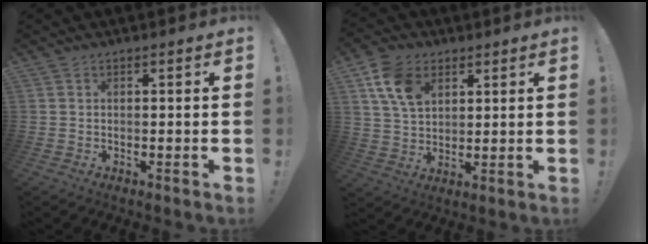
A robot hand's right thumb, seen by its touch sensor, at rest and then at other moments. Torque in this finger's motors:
{"motor_torque": [0.38, 0.34, 0.95, 0.36, 0.00]}